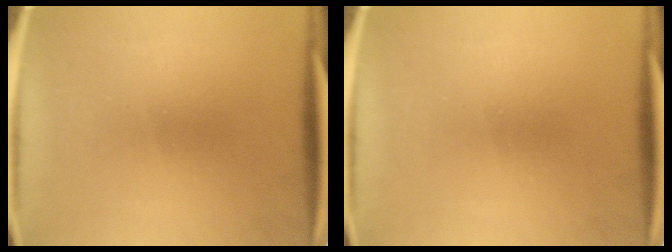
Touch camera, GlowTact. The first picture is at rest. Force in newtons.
{"total": 0.0}